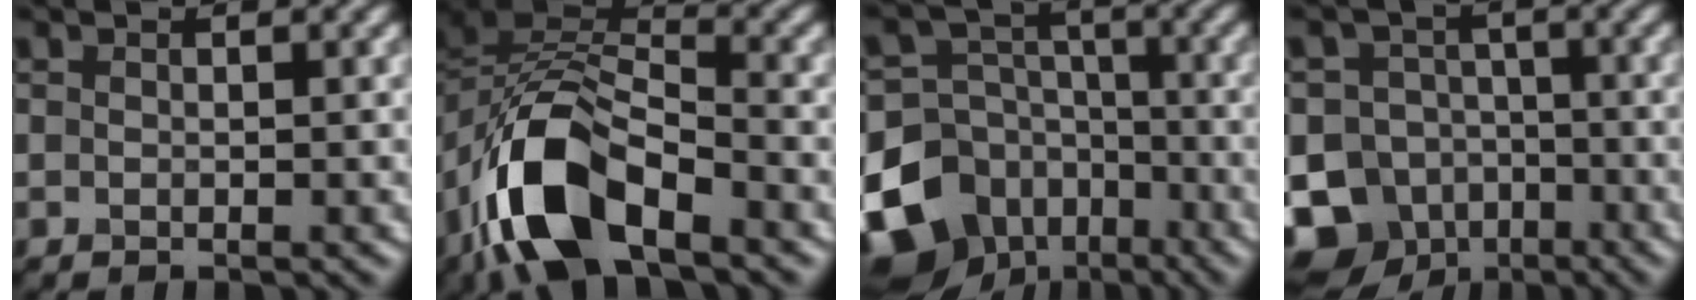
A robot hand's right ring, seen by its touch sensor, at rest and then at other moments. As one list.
[{"total": 10.6, "force": [-5.6, 5.1, 7.5], "torque": [-0.146, 0.004, -0.111]}, {"total": 15.3, "force": [-8.0, 11.9, 5.1], "torque": [-0.126, -0.046, -0.154]}, {"total": 11.6, "force": [-6.7, 9.2, 2.6], "torque": [-0.033, -0.029, -0.136]}]